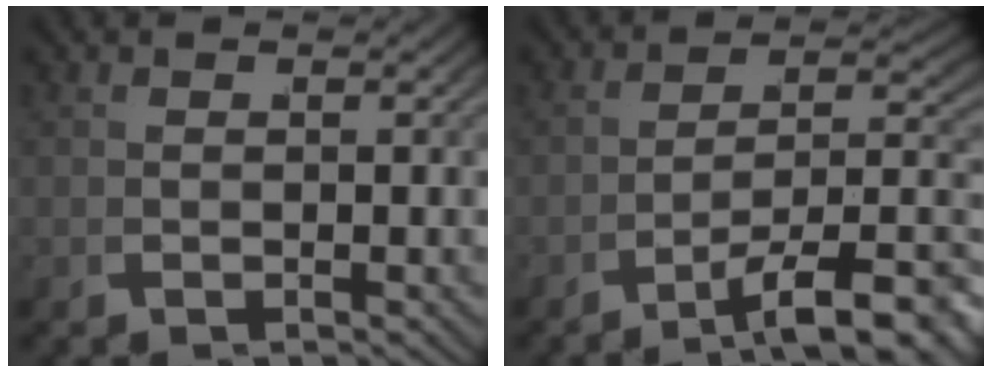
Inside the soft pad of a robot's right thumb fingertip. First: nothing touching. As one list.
[{"total": 9.0, "force": [-3.6, 4.5, 7.0], "torque": [-0.106, -0.029, -0.038]}]